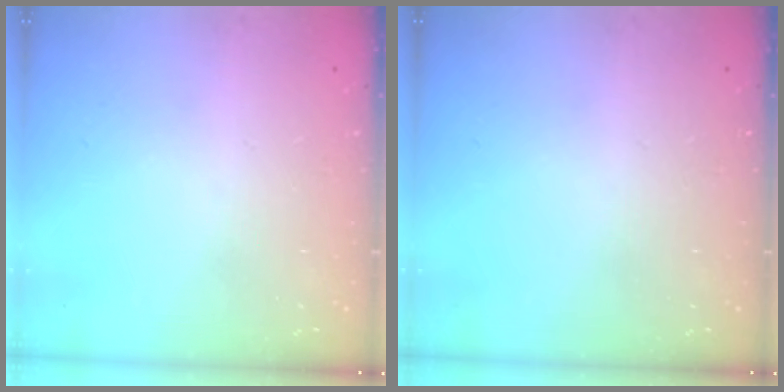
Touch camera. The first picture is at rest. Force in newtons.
{"total": 0.0}